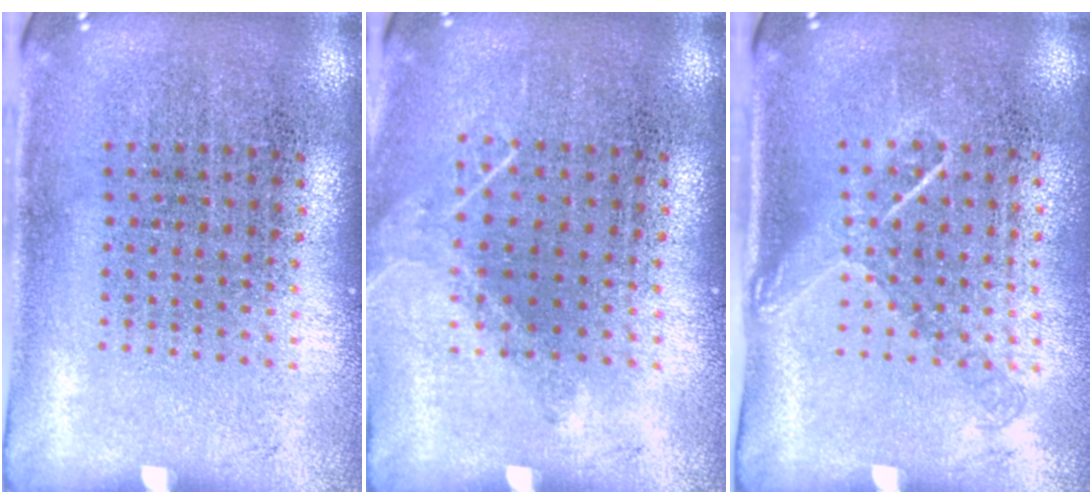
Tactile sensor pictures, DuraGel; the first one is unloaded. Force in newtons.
{"total": 1.0, "press": 0.9, "slide": 0.2}
{"total": 1.3, "press": 1.0, "slide": 0.9}